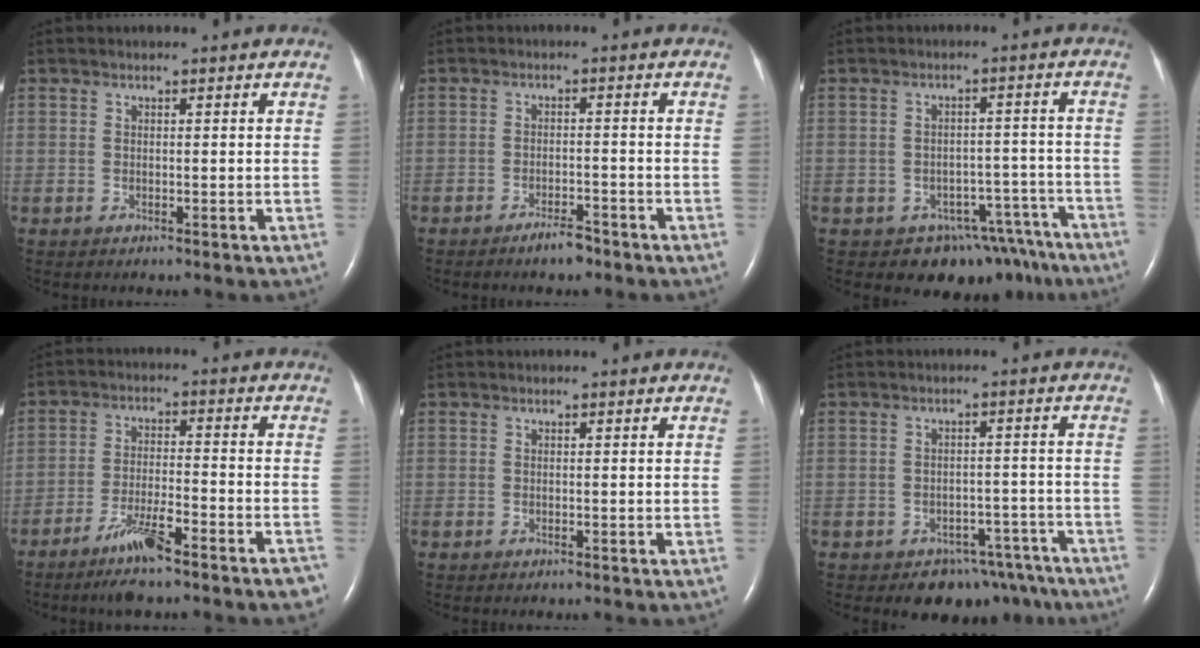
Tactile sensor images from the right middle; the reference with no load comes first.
{"total": 3.0, "force": [-2.5, 0.7, 1.6], "torque": [-0.030, 0.000, -0.039]}
{"total": 10.4, "force": [-7.8, 6.4, 2.2], "torque": [-0.002, 0.037, -0.091]}
{"total": 9.5, "force": [-7.0, 0.8, 6.4], "torque": [-0.103, -0.011, -0.119]}
{"total": 0.0}
{"total": 8.7, "force": [-6.8, 5.1, 1.6], "torque": [0.005, 0.027, -0.081]}